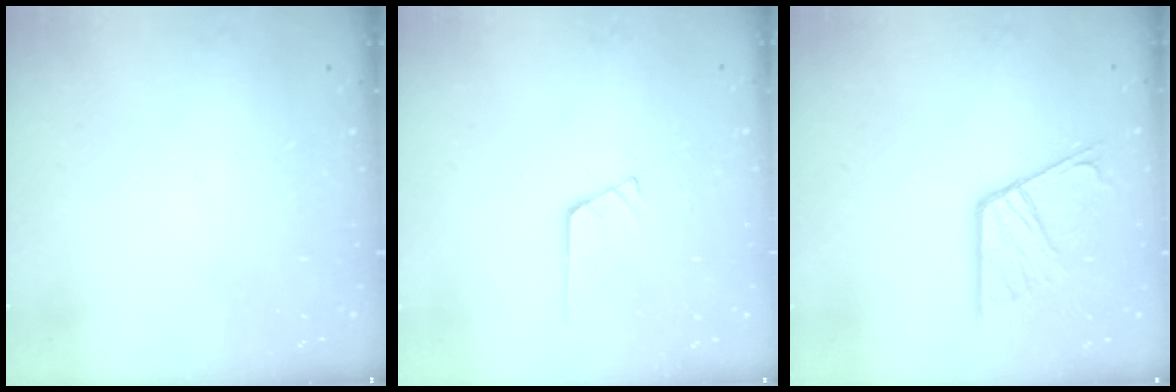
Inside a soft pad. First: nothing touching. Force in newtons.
{"total": 3.2, "press": 3.2, "slide": 0.1}
{"total": 15.5, "press": 15.4, "slide": 1.6}